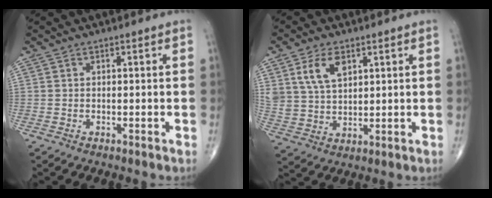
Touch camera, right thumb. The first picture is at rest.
{"total": 8.2, "force": [3.8, 4.8, 5.5], "torque": [-0.097, -0.013, 0.080]}